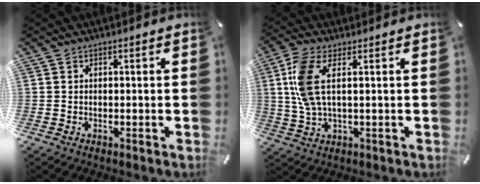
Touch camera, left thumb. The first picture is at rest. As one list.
[{"total": 8.8, "force": [2.0, 3.1, 8.0], "torque": [-0.188, -0.012, 0.028]}]